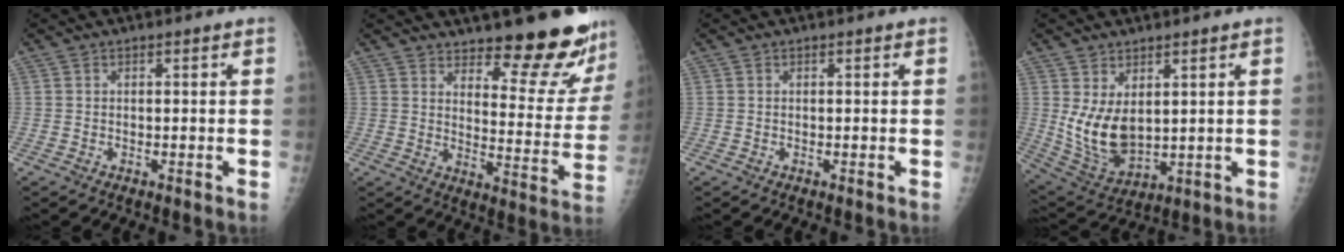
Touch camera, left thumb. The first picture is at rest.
{"total": 16.2, "force": [13.7, 4.2, 7.7], "torque": [-0.055, -0.117, 0.176]}
{"total": 0.0}
{"total": 10.1, "force": [2.3, 5.9, 8.0], "torque": [-0.136, -0.029, 0.066]}